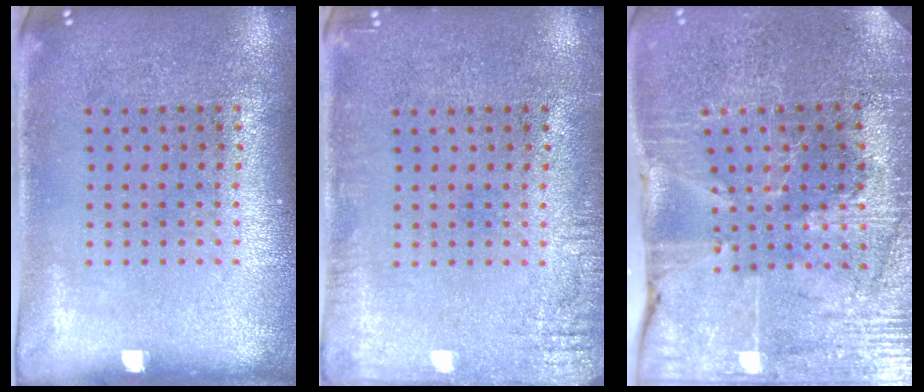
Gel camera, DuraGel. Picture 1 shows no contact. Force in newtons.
{"total": 1.8, "press": 1.8, "slide": 0.1}
{"total": 3.2, "press": 3.2, "slide": 0.2}